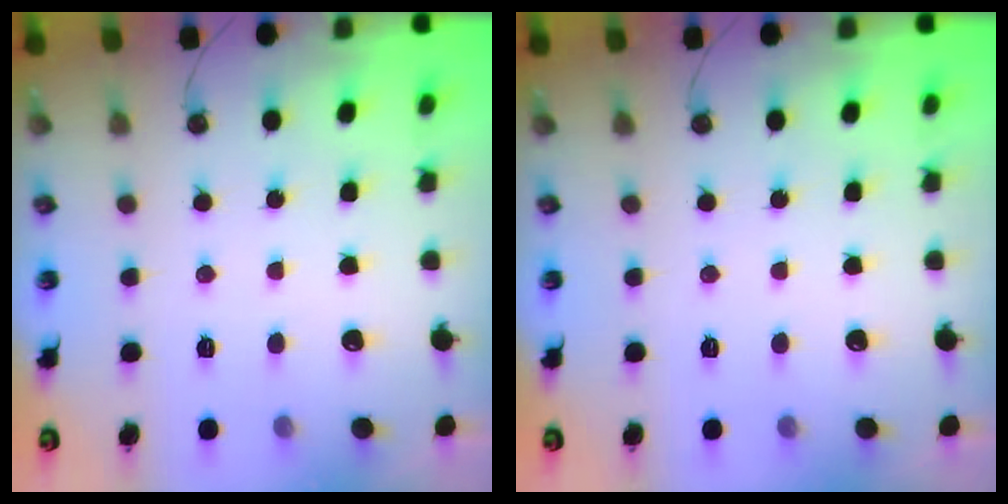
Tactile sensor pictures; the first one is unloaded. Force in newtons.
{"total": 0.0}